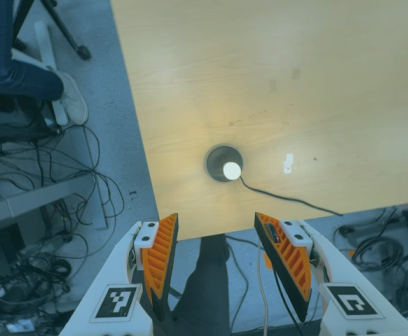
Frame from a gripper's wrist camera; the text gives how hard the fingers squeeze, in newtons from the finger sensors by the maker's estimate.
{"total": 0.0}